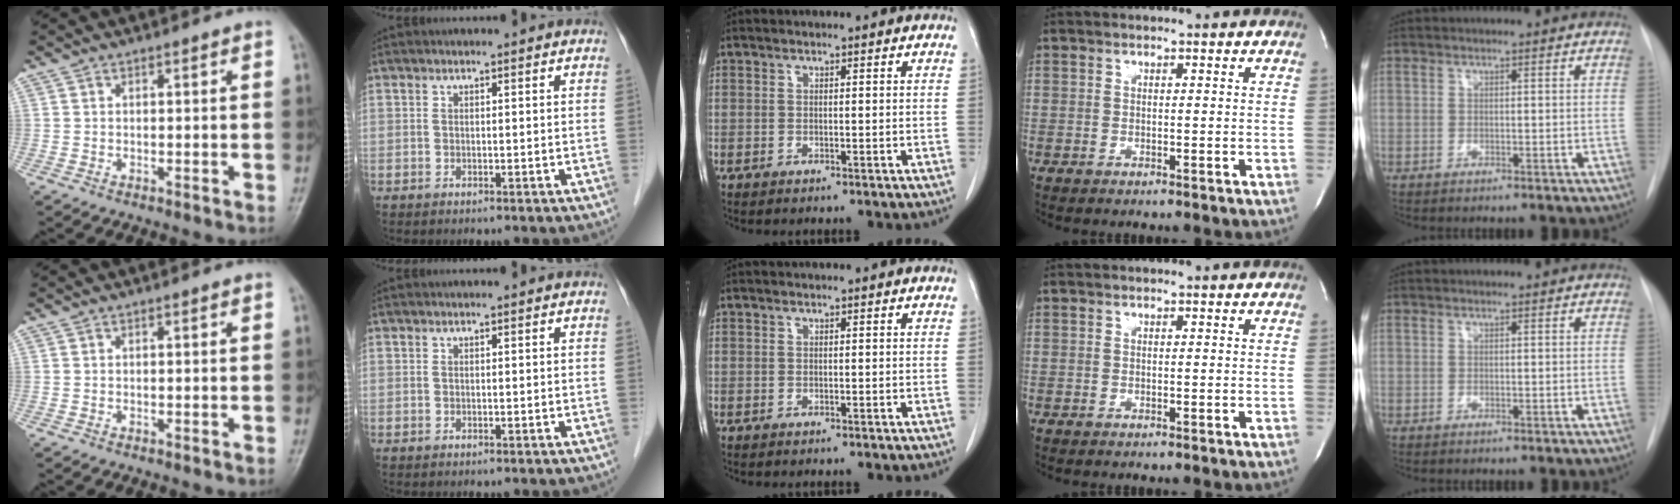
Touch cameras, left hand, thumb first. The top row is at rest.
{}